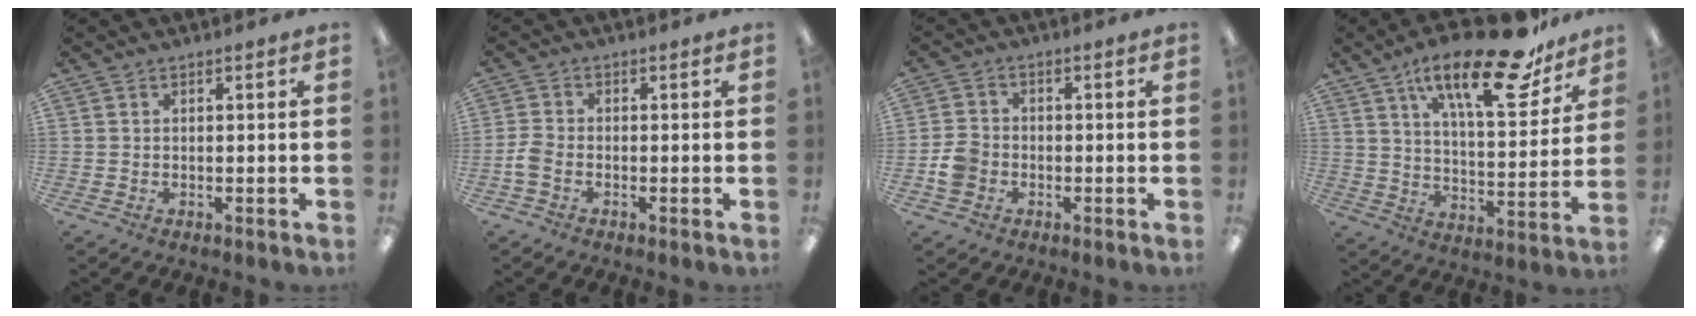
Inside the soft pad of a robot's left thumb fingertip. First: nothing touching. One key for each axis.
{"total": 3.1, "fx": -1.3, "fy": 1.9, "fz": 2.1, "tx": -0.047, "ty": 0.002, "tz": -0.025}
{"total": 4.9, "fx": -1.6, "fy": 4.1, "fz": 2.3, "tx": -0.043, "ty": 0.010, "tz": -0.028}
{"total": 22.5, "fx": 14.8, "fy": 7.4, "fz": 15.3, "tx": -0.229, "ty": -0.086, "tz": 0.240}